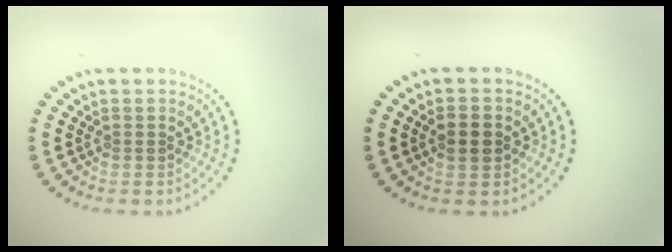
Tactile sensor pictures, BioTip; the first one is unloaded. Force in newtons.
{"total": 2.1, "press": 2.1, "slide": 0.1}